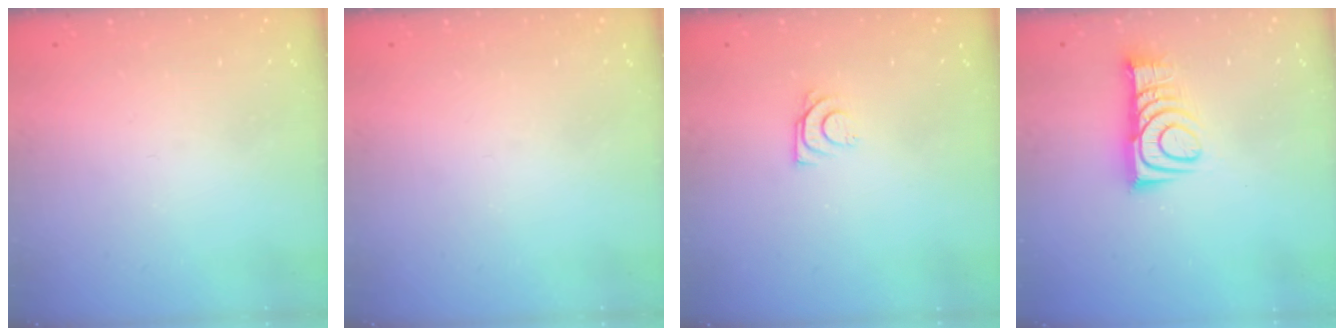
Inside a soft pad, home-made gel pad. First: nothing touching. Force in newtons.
{"total": 0.0}
{"total": 5.7, "press": 5.7, "slide": 0.5}
{"total": 9.6, "press": 9.6, "slide": 0.1}